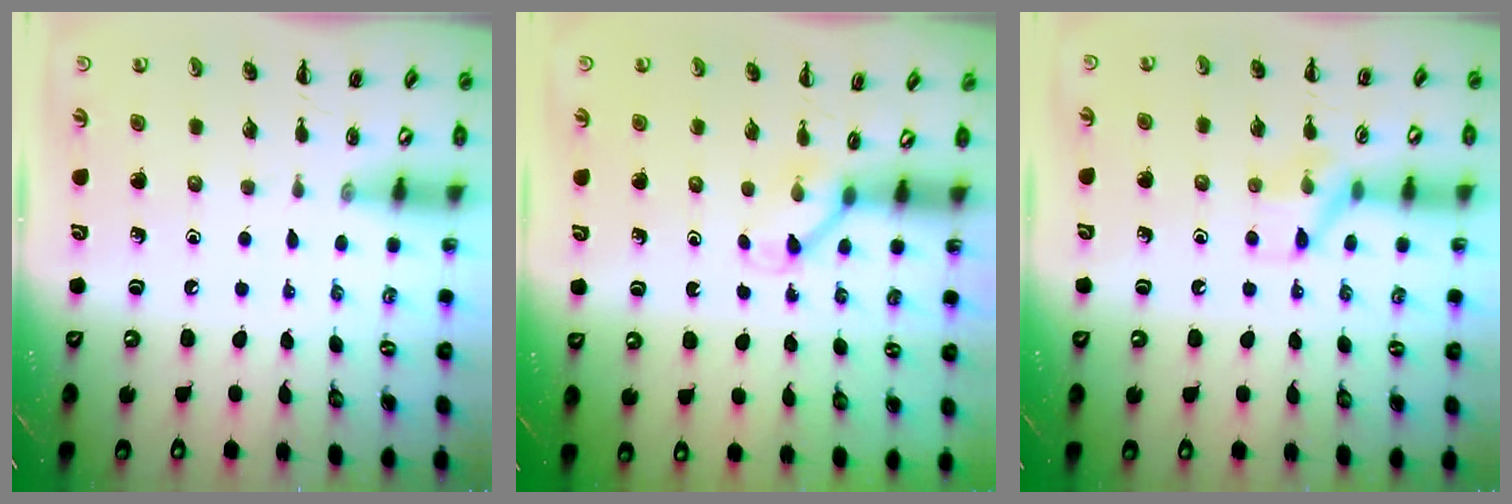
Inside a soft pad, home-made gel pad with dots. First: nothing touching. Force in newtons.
{"total": 2.8, "press": 2.7, "slide": 0.9}
{"total": 7.8, "press": 7.6, "slide": 1.4}